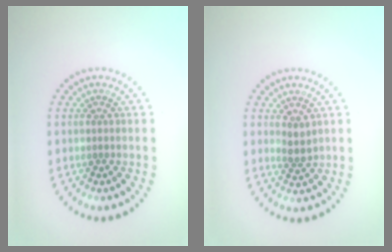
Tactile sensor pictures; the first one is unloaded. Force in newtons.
{"total": 1.4, "press": 1.2, "slide": 0.9}